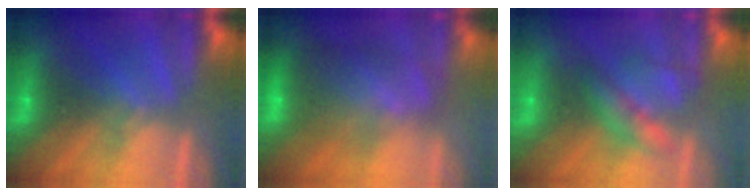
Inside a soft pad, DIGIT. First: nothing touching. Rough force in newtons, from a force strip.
{"total": 8.9}
{"total": 2.3}